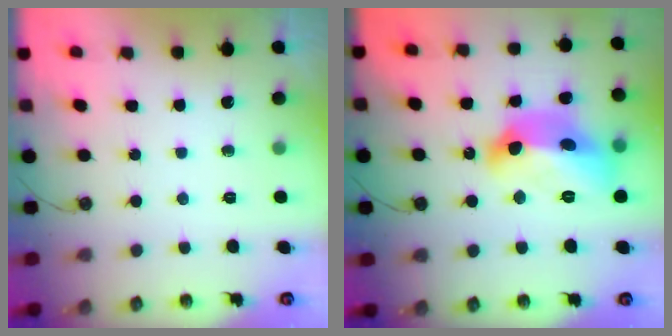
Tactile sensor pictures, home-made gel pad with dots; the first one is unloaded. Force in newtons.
{"total": 14.1, "press": 14.0, "slide": 1.2}